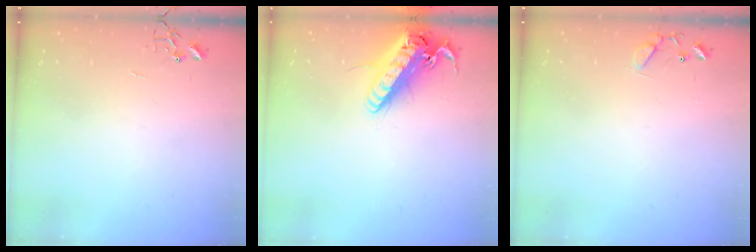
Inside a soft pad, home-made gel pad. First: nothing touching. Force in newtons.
{"total": 19.1, "press": 18.8, "slide": 3.3}
{"total": 7.7, "press": 7.7, "slide": 0.5}